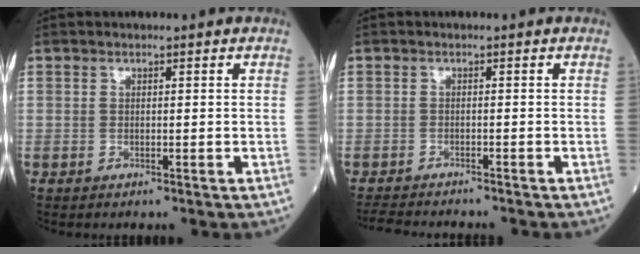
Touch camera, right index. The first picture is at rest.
{"total": 5.0, "force": [-4.8, 0.8, 1.3], "torque": [-0.020, -0.017, -0.080]}